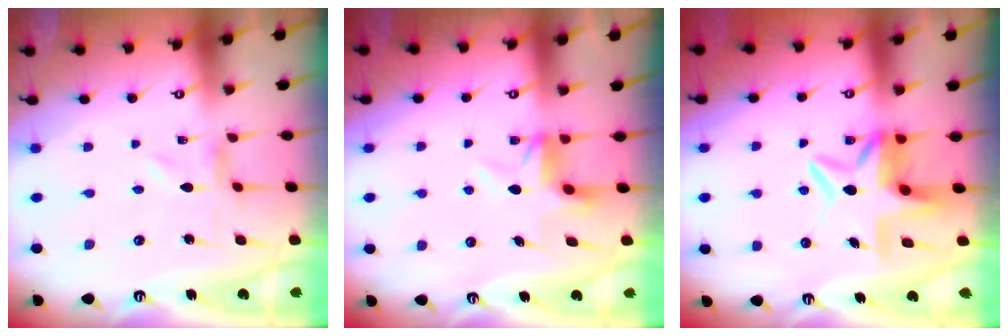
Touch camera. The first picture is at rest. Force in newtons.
{"total": 5.2, "press": 5.2, "slide": 0.7}
{"total": 6.8, "press": 6.4, "slide": 2.3}